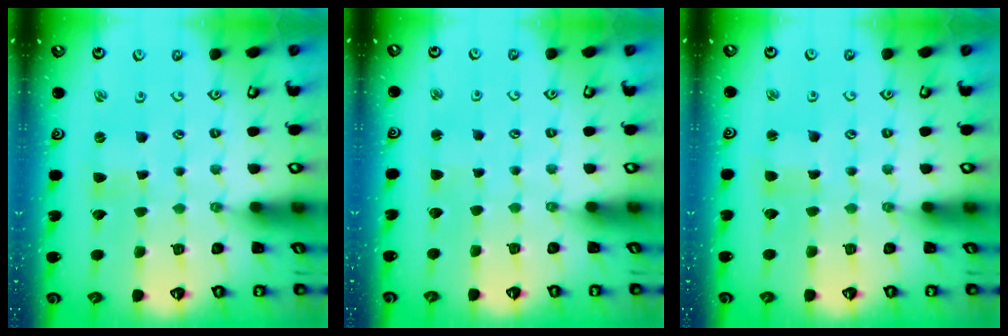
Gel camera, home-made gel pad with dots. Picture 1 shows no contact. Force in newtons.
{"total": 1.4, "press": 1.3, "slide": 0.3}
{"total": 2.3, "press": 2.3, "slide": 0.3}